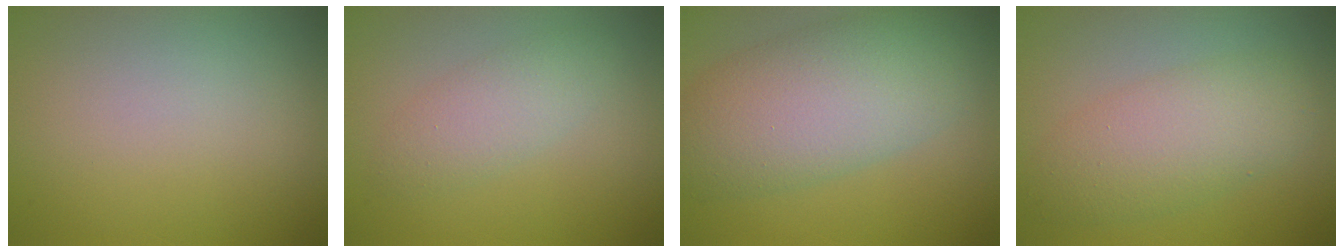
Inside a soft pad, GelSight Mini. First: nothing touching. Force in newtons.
{"total": 2.7, "press": 2.7, "slide": 0.1}
{"total": 8.7, "press": 8.7, "slide": 0.4}
{"total": 5.3, "press": 5.3, "slide": 0.0}